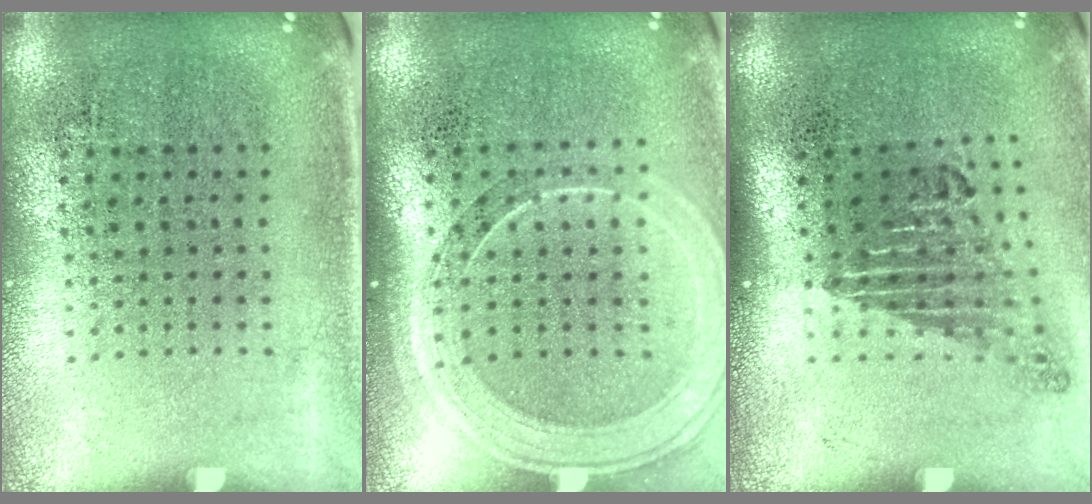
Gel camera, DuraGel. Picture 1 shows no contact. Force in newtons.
{"total": 1.7, "press": 1.5, "slide": 0.7}
{"total": 1.7, "press": 1.2, "slide": 1.2}